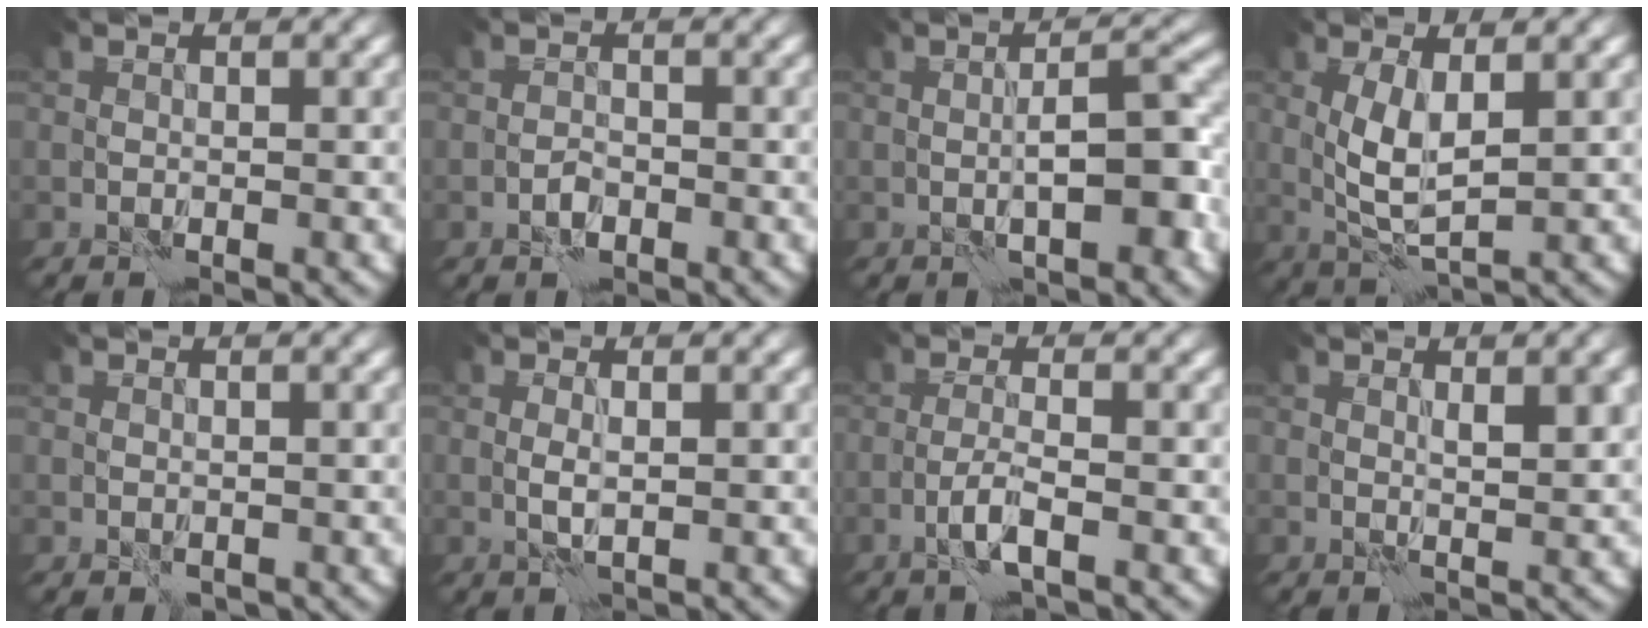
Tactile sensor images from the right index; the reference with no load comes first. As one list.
[{"total": 0.9, "force": [-0.5, 0.5, 0.5], "torque": [-0.007, 0.002, -0.011]}, {"total": 4.1, "force": [-0.5, 1.1, 3.9], "torque": [-0.062, 0.005, -0.007]}, {"total": 3.8, "force": [1.0, 1.2, 3.4], "torque": [-0.076, -0.004, 0.024]}, {"total": 0.7, "force": [0.0, 0.7, 0.2], "torque": [0.002, -0.006, 0.002]}, {"total": 1.1, "force": [0.3, 0.2, 1.0], "torque": [-0.023, -0.004, 0.007]}, {"total": 2.0, "force": [-0.9, 0.1, 1.8], "torque": [-0.037, 0.004, -0.022]}, {"total": 2.2, "force": [1.0, 0.6, 1.8], "torque": [-0.025, -0.004, 0.020]}]